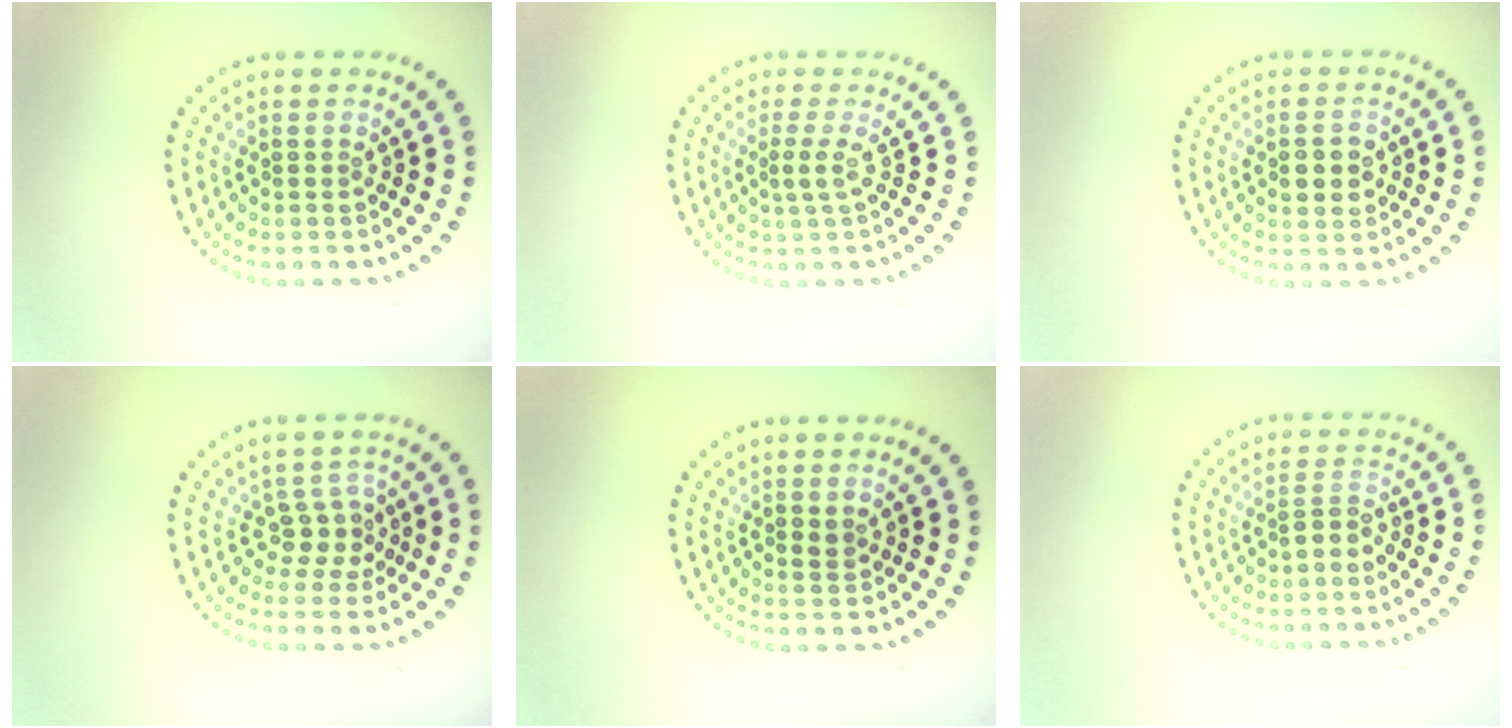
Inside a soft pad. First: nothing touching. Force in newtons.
{"total": 1.3, "press": 0.9, "slide": 1.0}
{"total": 2.6, "press": 2.6, "slide": 0.1}
{"total": 2.1, "press": 1.5, "slide": 1.5}
{"total": 0.8, "press": 0.7, "slide": 0.4}
{"total": 1.7, "press": 1.2, "slide": 1.2}